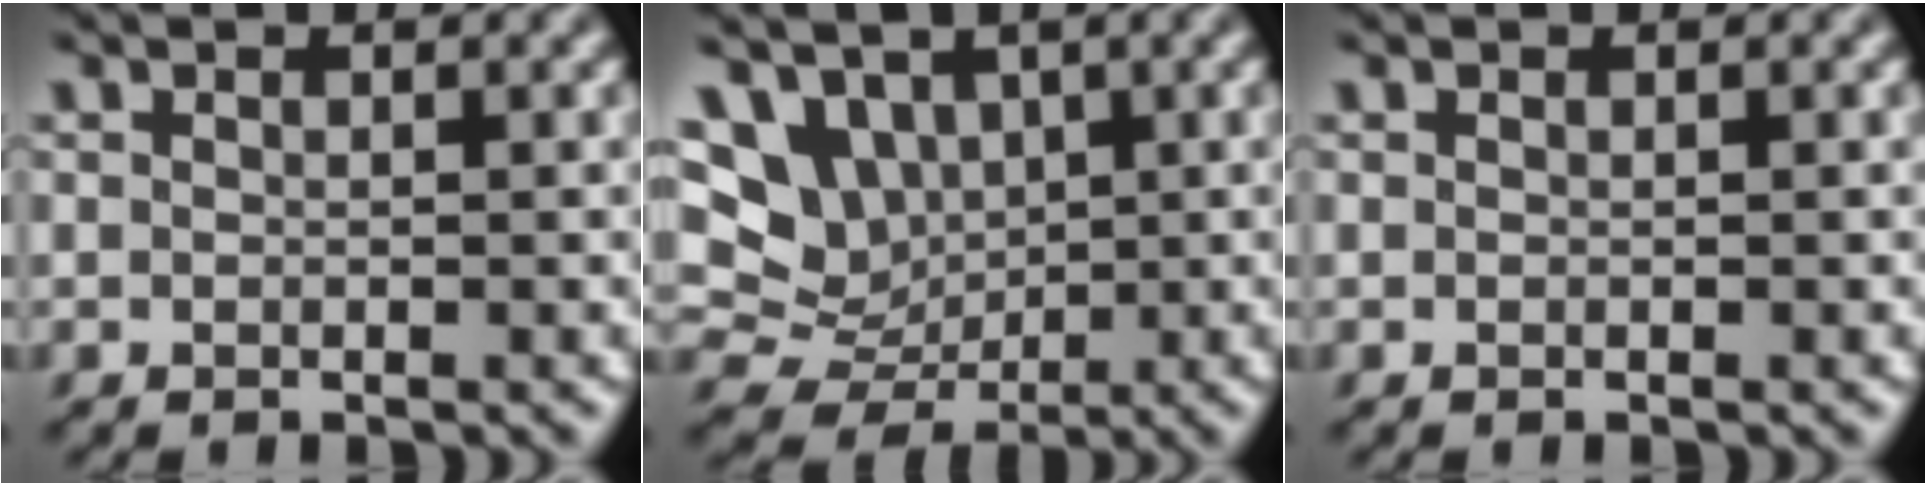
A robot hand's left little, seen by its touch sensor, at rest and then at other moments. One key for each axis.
{"total": 8.3, "fx": 2.4, "fy": 6.7, "fz": 4.2, "tx": -0.075, "ty": 0.018, "tz": 0.031}
{"total": 0.0}